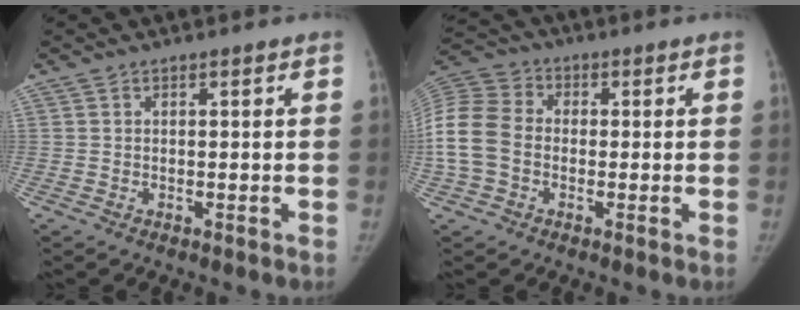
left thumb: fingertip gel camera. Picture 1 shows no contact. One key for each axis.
{"total": 12.0, "fx": -1.6, "fy": 9.3, "fz": 7.4, "tx": -0.159, "ty": 0.028, "tz": -0.039}